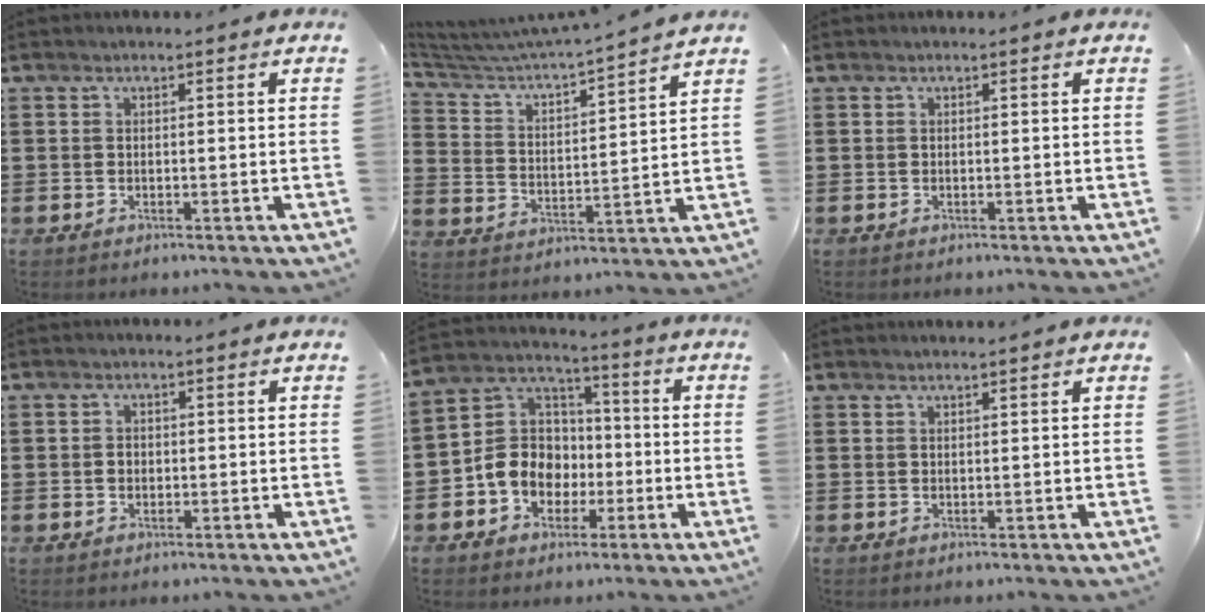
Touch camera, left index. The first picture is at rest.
{"total": 3.9, "force": [3.6, 0.0, 1.5], "torque": [-0.053, -0.035, 0.050]}
{"total": 0.0}
{"total": 1.2, "force": [0.1, 0.9, 0.8], "torque": [-0.018, 0.006, 0.000]}
{"total": 8.9, "force": [-2.6, 7.8, 3.3], "torque": [-0.102, 0.019, -0.052]}
{"total": 1.0, "force": [0.9, -0.2, 0.3], "torque": [-0.005, -0.002, 0.018]}